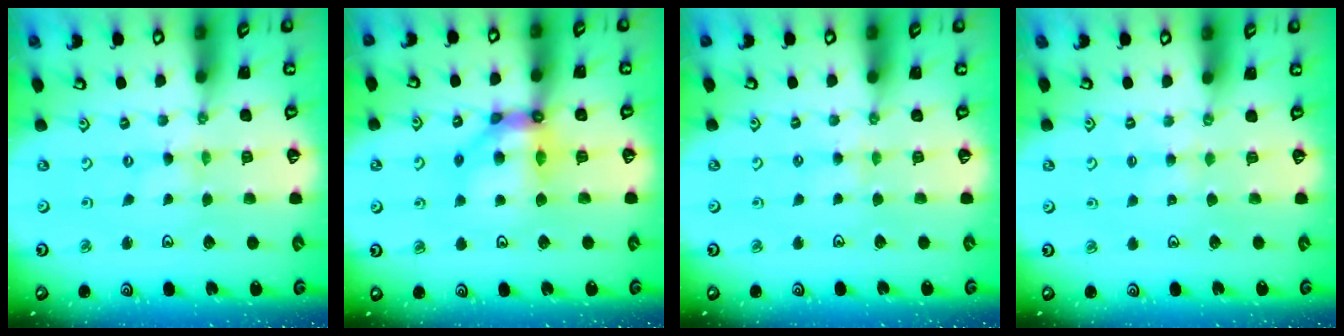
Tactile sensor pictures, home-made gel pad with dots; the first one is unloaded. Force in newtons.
{"total": 10.4, "press": 10.4, "slide": 1.2}
{"total": 3.0, "press": 3.0, "slide": 0.5}
{"total": 2.9, "press": 2.8, "slide": 0.5}